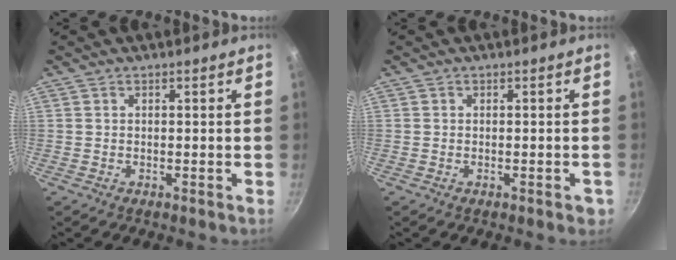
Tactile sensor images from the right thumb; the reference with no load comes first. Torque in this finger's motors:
{"motor_torque": [-0.25, 0.04, -0.25, 0.16, 0.12]}